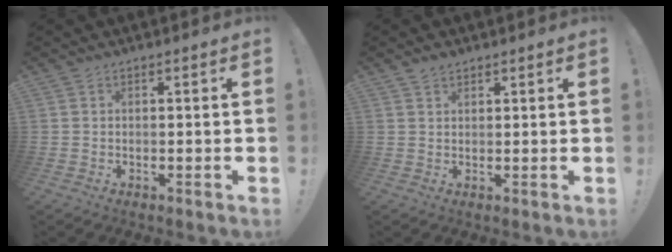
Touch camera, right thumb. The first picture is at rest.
{"total": 2.1, "force": [1.8, 1.0, 0.7], "torque": [-0.008, -0.008, 0.032]}